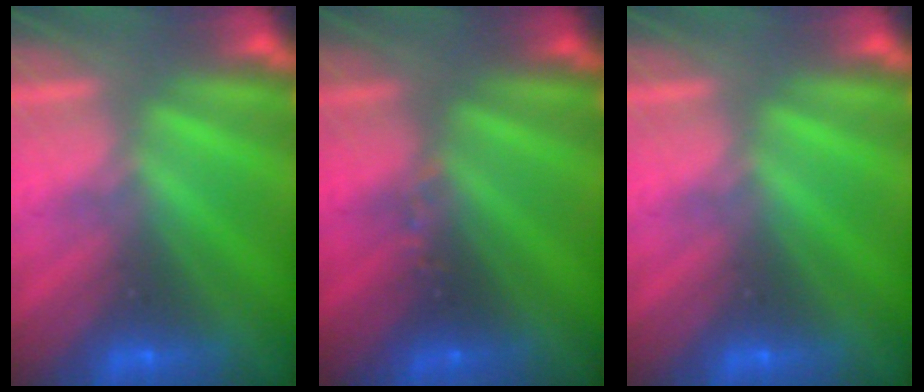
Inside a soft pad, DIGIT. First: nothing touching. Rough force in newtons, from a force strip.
{"total": 2.4}
{"total": 0.0}